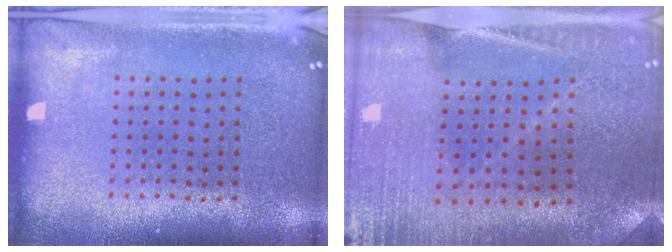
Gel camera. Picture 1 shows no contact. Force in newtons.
{"total": 0.8, "press": 0.8, "slide": 0.1}